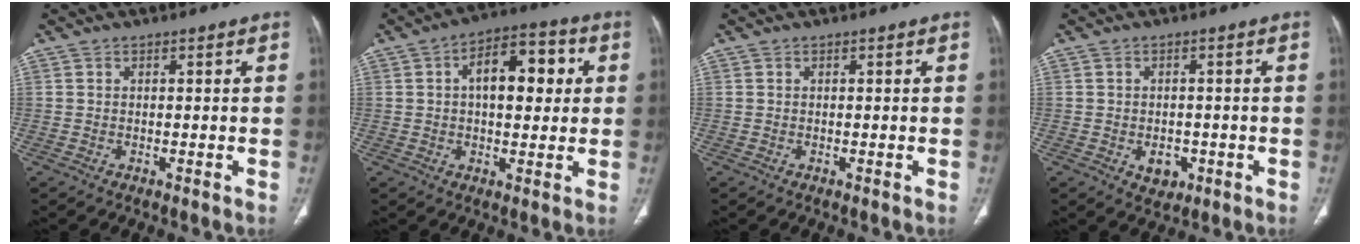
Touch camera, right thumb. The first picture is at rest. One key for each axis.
{"total": 12.4, "fx": 2.5, "fy": 6.6, "fz": 10.2, "tx": -0.124, "ty": 0.020, "tz": 0.032}
{"total": 0.0}
{"total": 3.8, "fx": -1.2, "fy": 2.8, "fz": 2.2, "tx": -0.017, "ty": 0.004, "tz": -0.007}